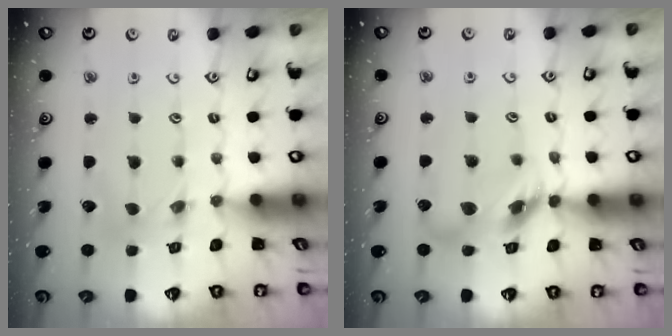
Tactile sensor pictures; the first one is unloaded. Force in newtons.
{"total": 12.9, "press": 12.8, "slide": 1.8}